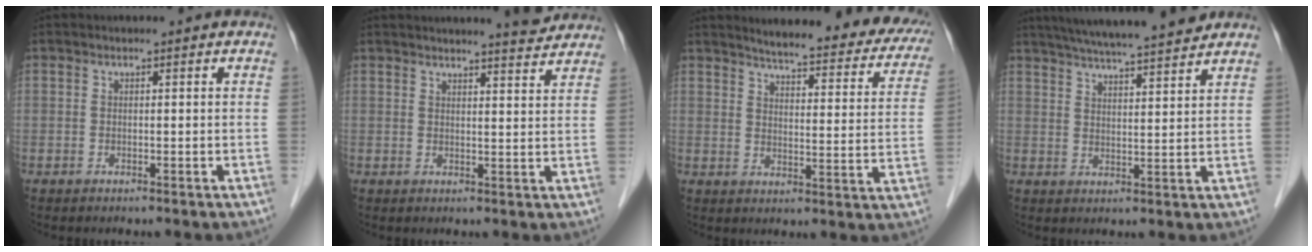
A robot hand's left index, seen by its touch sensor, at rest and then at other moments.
{"total": 5.6, "force": [5.3, 0.1, 1.6], "torque": [-0.030, -0.004, 0.062]}
{"total": 23.4, "force": [20.6, 4.6, 10.1], "torque": [-0.117, -0.043, 0.233]}
{"total": 15.6, "force": [13.8, 0.4, 7.1], "torque": [-0.124, 0.022, 0.200]}